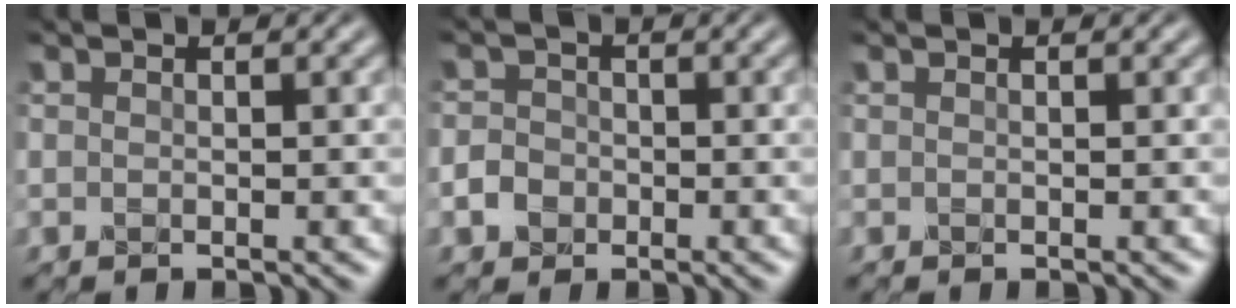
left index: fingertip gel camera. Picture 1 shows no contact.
{"total": 2.1, "force": [-0.9, 1.8, 0.7], "torque": [-0.007, 0.000, -0.023]}
{"total": 0.0}